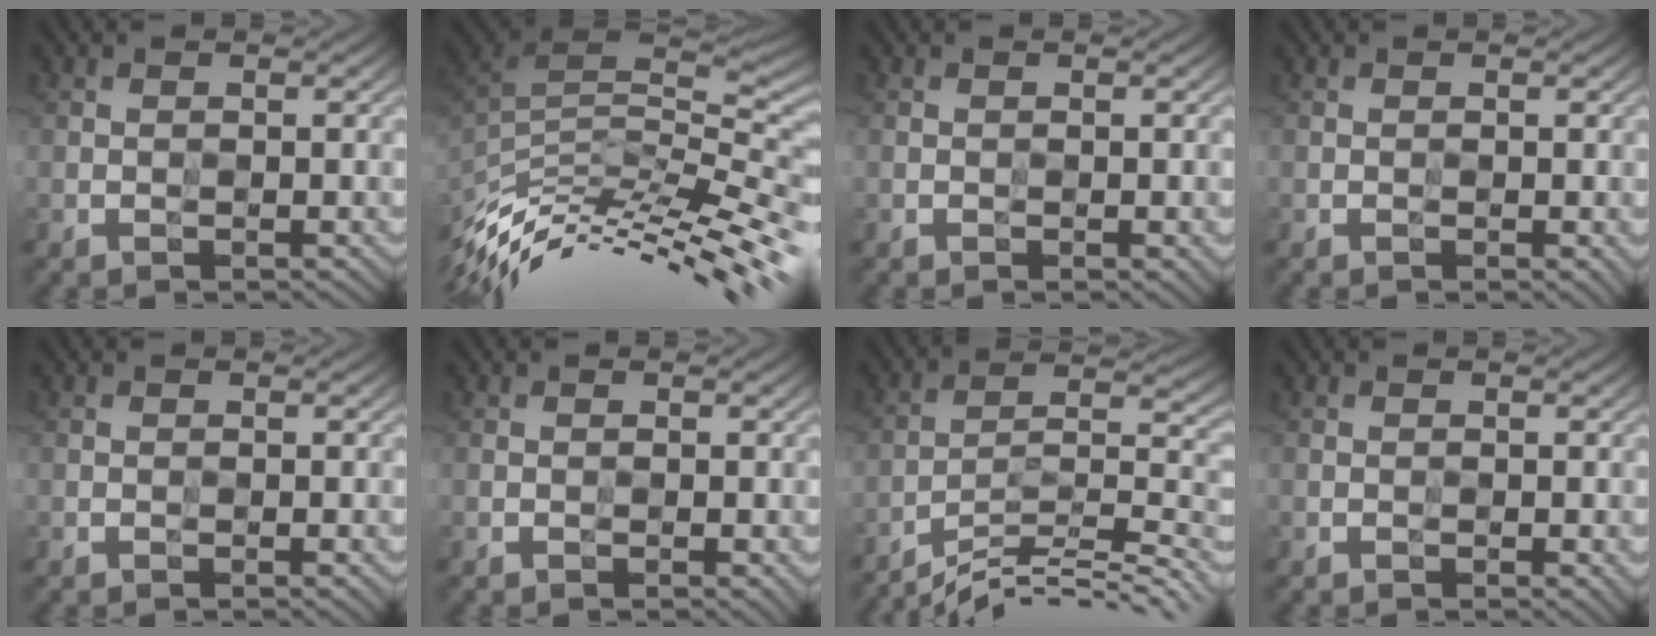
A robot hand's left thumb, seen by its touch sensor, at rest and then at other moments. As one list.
[{"total": 11.4, "force": [-4.6, 3.8, 9.7], "torque": [-0.179, 0.011, -0.082]}, {"total": 1.1, "force": [-0.4, 0.5, 0.9], "torque": [-0.007, -0.001, -0.004]}, {"total": 1.4, "force": [-0.3, 0.7, 1.1], "torque": [-0.010, -0.003, -0.001]}, {"total": 0.0}, {"total": 1.1, "force": [-0.3, 0.6, 1.0], "torque": [-0.008, -0.002, -0.002]}, {"total": 11.8, "force": [-9.9, 2.2, 6.0], "torque": [-0.095, 0.001, -0.164]}, {"total": 2.2, "force": [-0.6, 1.1, 1.9], "torque": [-0.015, -0.004, -0.003]}]